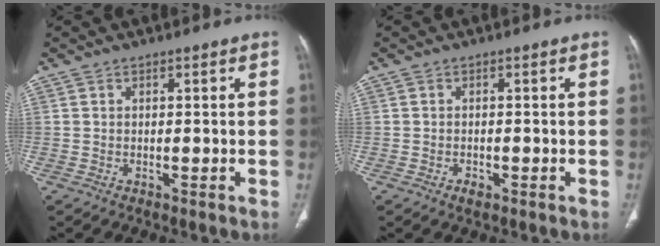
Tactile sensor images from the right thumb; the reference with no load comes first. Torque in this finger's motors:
{"motor_torque": [-0.16, 0.22, -0.24, 0.37, 0.02]}